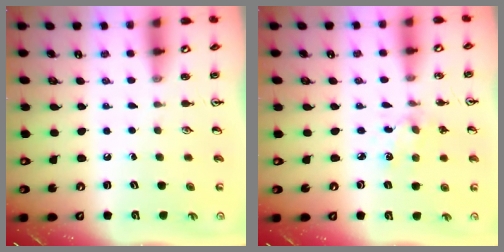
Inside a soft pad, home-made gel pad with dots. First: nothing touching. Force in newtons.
{"total": 2.5, "press": 2.4, "slide": 0.6}